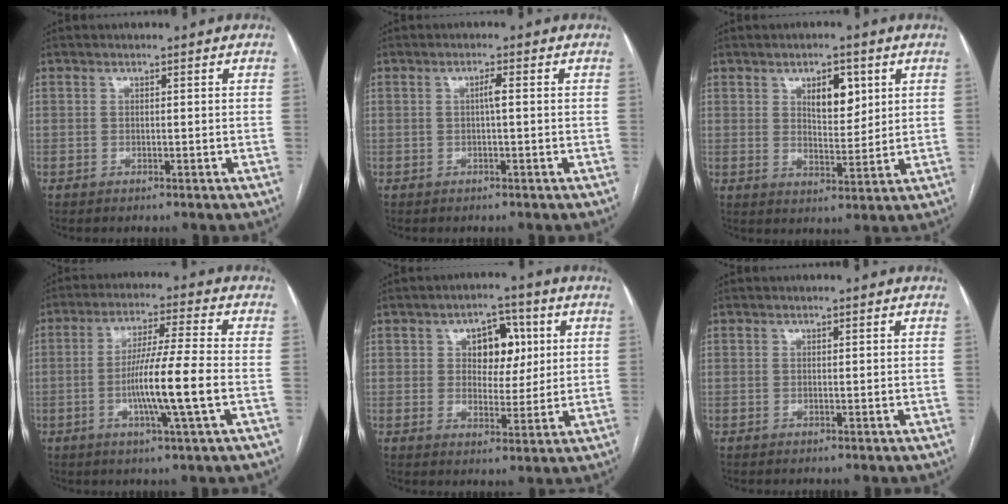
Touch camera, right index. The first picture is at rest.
{"total": 1.5, "force": [0.1, 0.0, 1.5], "torque": [-0.027, 0.002, 0.002]}
{"total": 6.3, "force": [2.7, 2.7, 4.9], "torque": [-0.078, -0.002, 0.048]}
{"total": 10.5, "force": [-2.4, -0.8, 10.2], "torque": [-0.188, -0.007, -0.047]}
{"total": 7.5, "force": [2.3, 4.7, 5.4], "torque": [-0.071, 0.017, 0.038]}
{"total": 0.0}